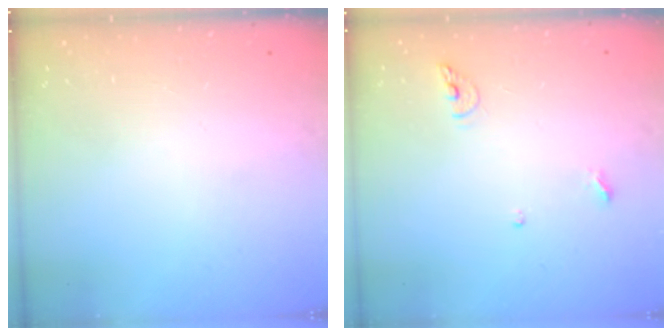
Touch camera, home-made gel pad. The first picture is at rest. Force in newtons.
{"total": 6.8, "press": 6.6, "slide": 1.2}